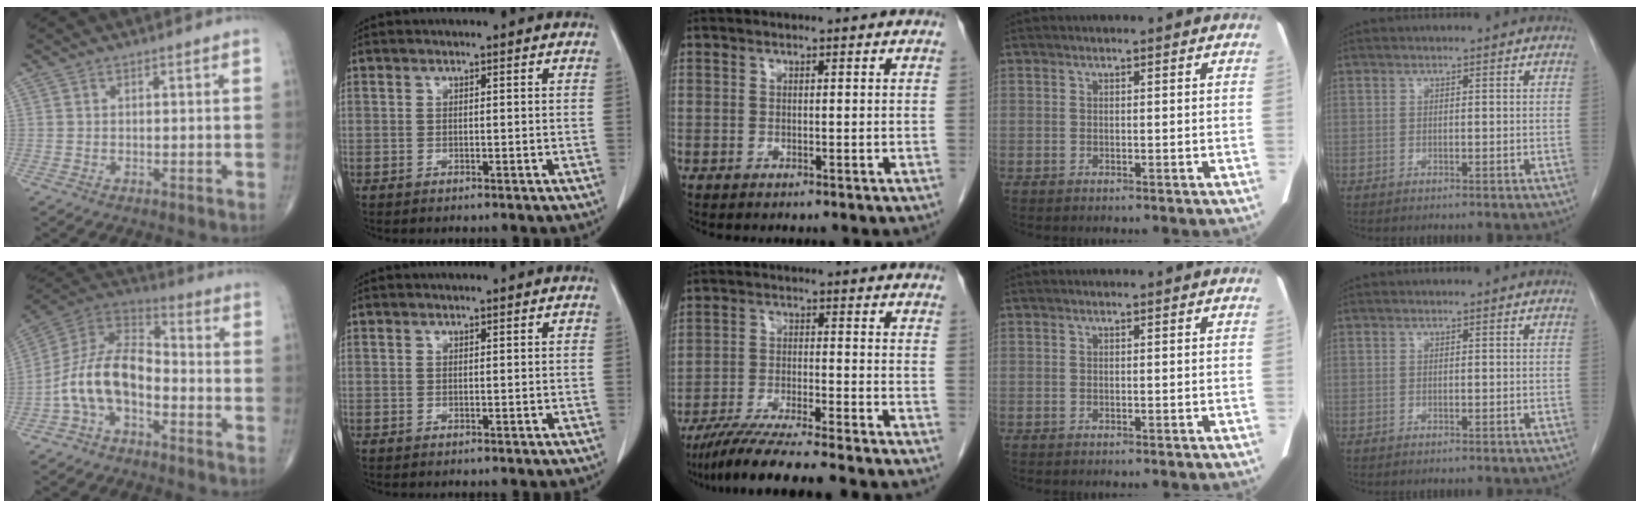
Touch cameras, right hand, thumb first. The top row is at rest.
{"thumb": {"total": 12.8, "force": [-4.3, 7.2, 9.7], "torque": [-0.178, 0.064, -0.093]}, "middle": {"total": 11.7, "force": [-10.1, -1.0, 5.8], "torque": [-0.084, -0.028, -0.166]}}